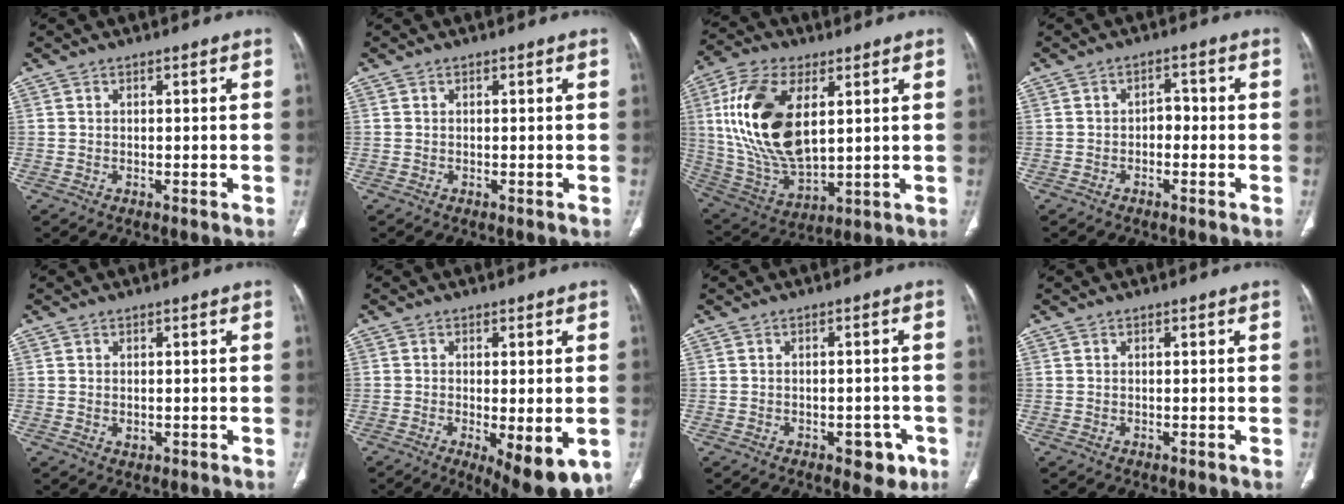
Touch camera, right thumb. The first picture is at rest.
{"total": 0.0}
{"total": 20.7, "force": [4.9, 10.8, 17.0], "torque": [-0.336, -0.020, 0.097]}
{"total": 2.5, "force": [-0.7, 1.8, 1.6], "torque": [-0.010, 0.015, -0.018]}
{"total": 1.2, "force": [0.0, 1.0, 0.8], "torque": [-0.012, -0.002, 0.003]}
{"total": 11.0, "force": [-3.7, 3.6, 9.8], "torque": [-0.135, -0.022, -0.047]}
{"total": 4.9, "force": [-2.4, 2.8, 3.2], "torque": [-0.018, 0.012, -0.026]}
{"total": 0.0}